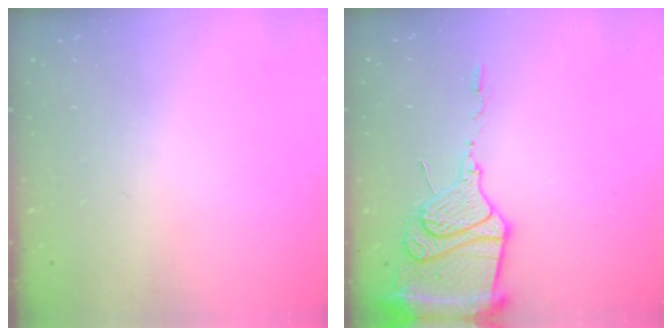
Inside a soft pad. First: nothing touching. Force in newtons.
{"total": 16.9, "press": 16.8, "slide": 1.8}